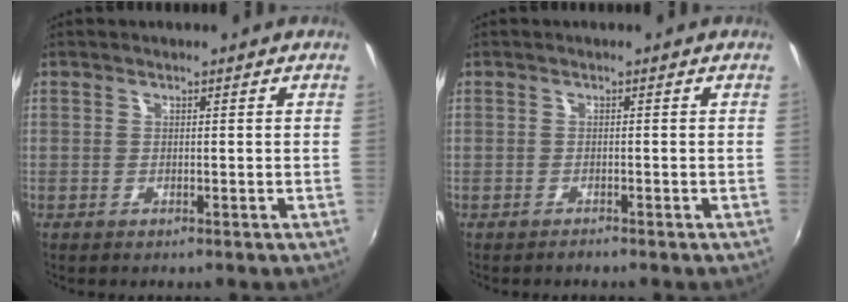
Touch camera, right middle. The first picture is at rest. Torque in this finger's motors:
{"motor_torque": [0.07, -0.24, -0.05, 0.00]}